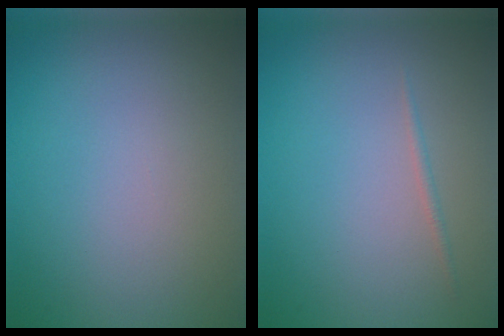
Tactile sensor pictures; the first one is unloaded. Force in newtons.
{"total": 0.6, "press": 0.6, "slide": 0.1}